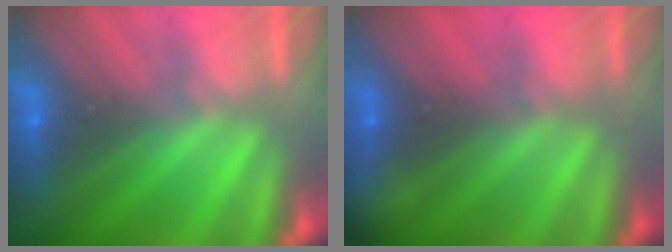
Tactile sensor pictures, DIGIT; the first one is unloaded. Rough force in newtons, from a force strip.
{"total": 2.3}